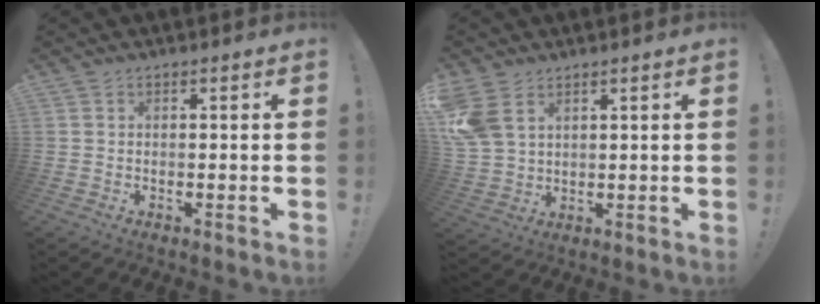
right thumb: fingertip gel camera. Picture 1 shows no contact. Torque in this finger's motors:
{"motor_torque": [0.16, 0.75, 1.41, 0.39, 0.58]}